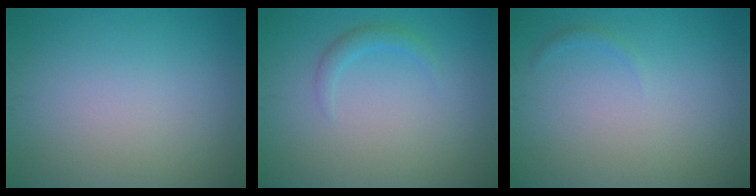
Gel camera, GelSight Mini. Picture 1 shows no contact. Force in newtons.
{"total": 1.3, "press": 1.3, "slide": 0.2}
{"total": 0.6, "press": 0.6, "slide": 0.0}